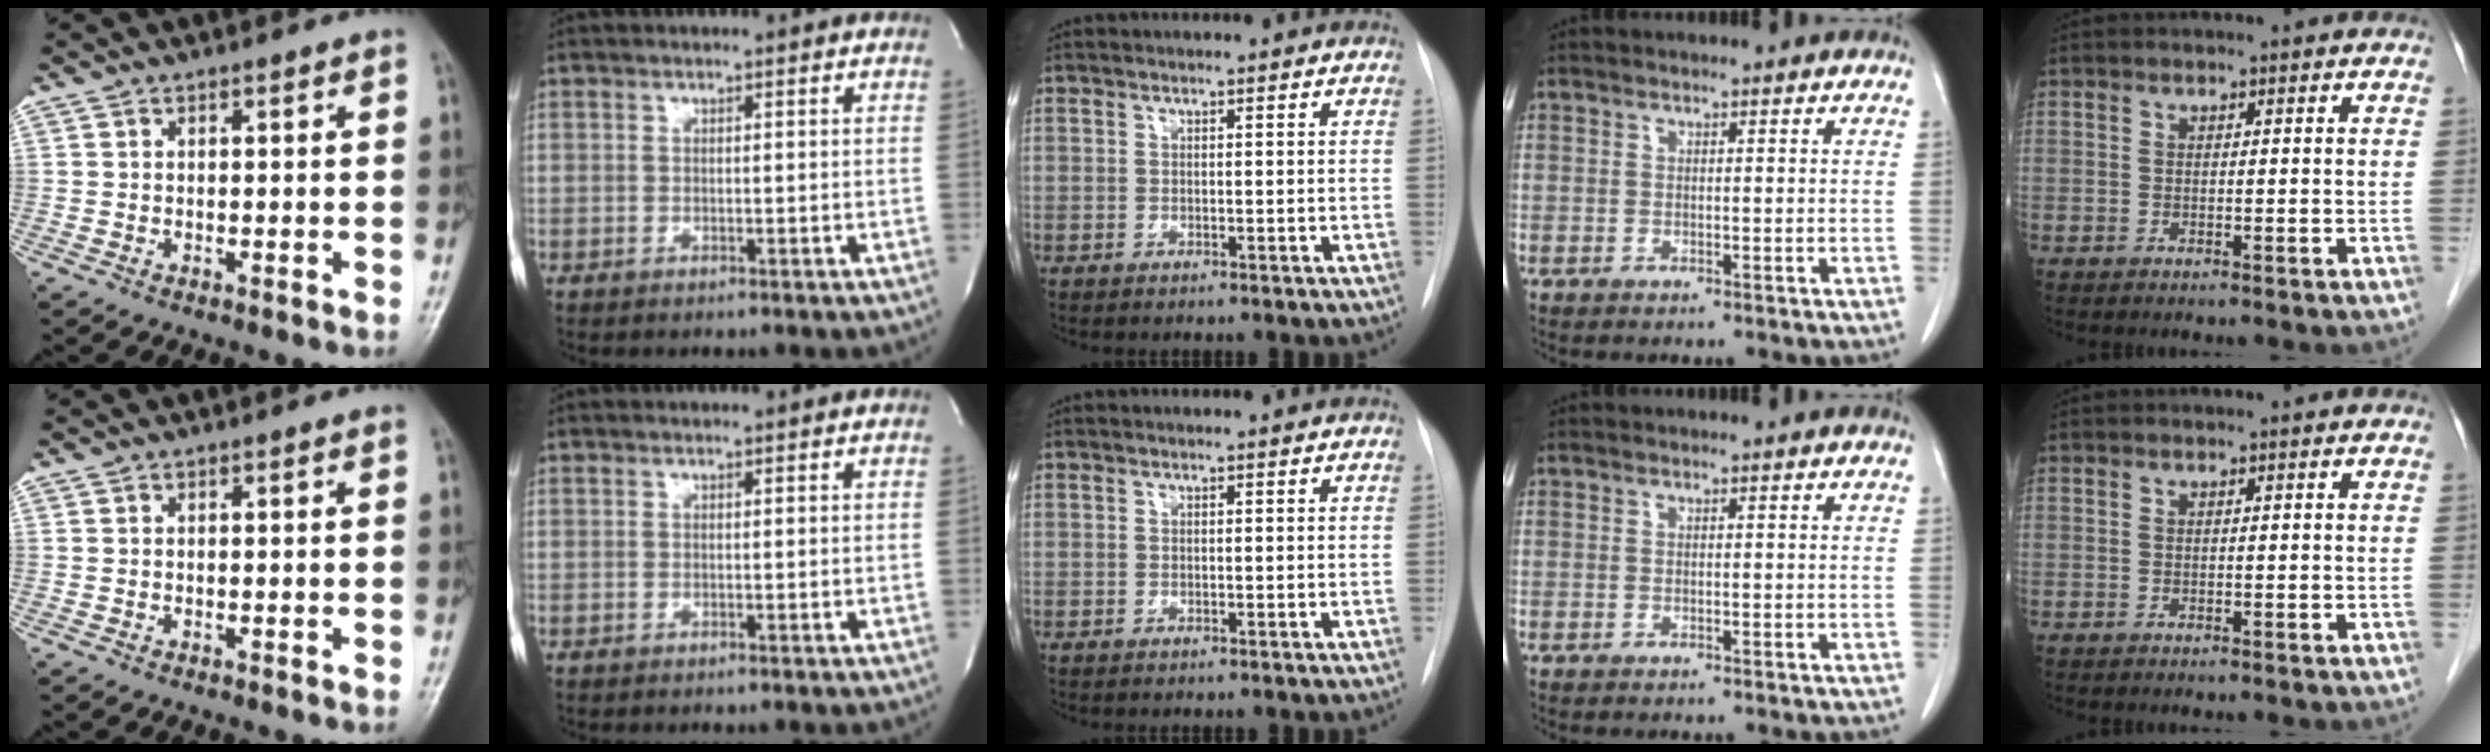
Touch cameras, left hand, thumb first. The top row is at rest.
{}